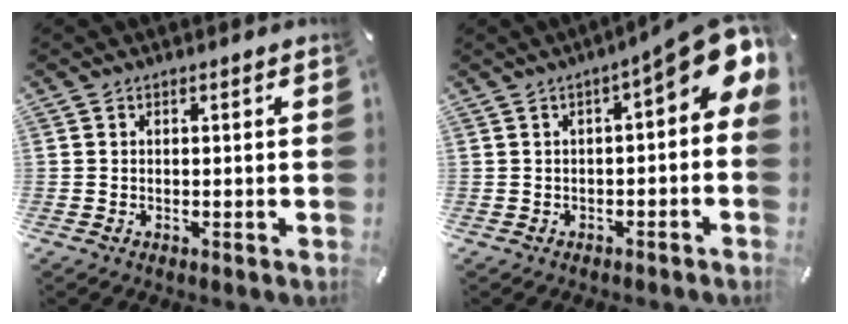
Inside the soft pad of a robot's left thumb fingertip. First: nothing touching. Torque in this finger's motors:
{"motor_torque": [0.36, 1.08, 1.64, -0.23, 0.29]}